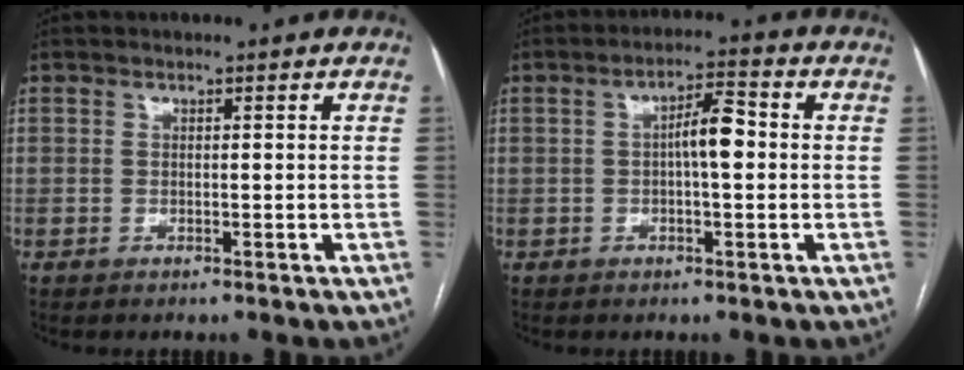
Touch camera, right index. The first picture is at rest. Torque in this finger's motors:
{"motor_torque": [0.91, -0.24, 0.47, 0.08]}